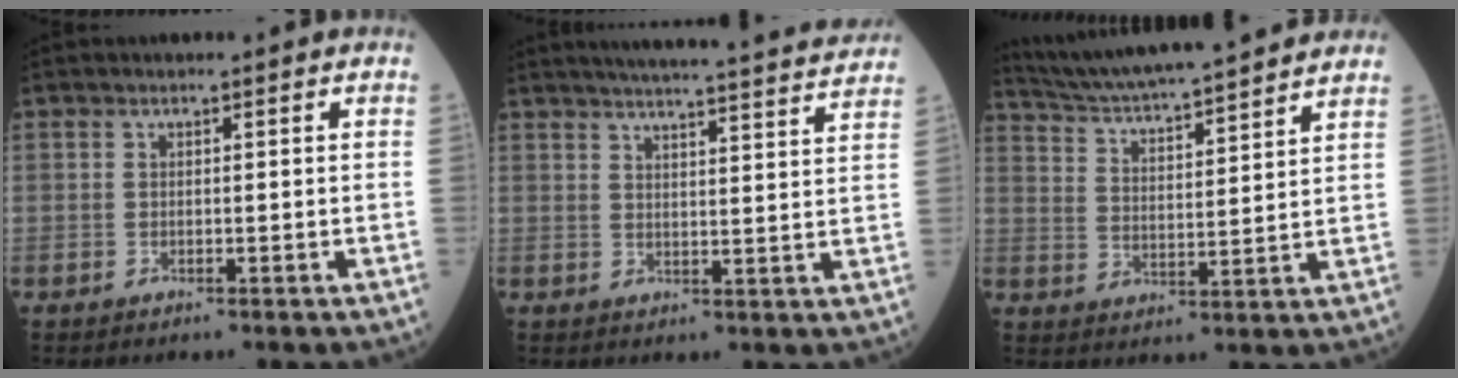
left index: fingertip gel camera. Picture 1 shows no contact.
{"total": 20.4, "force": [19.1, -0.1, 7.2], "torque": [-0.102, -0.025, 0.235]}
{"total": 18.6, "force": [16.9, 1.2, 7.6], "torque": [-0.134, 0.020, 0.256]}